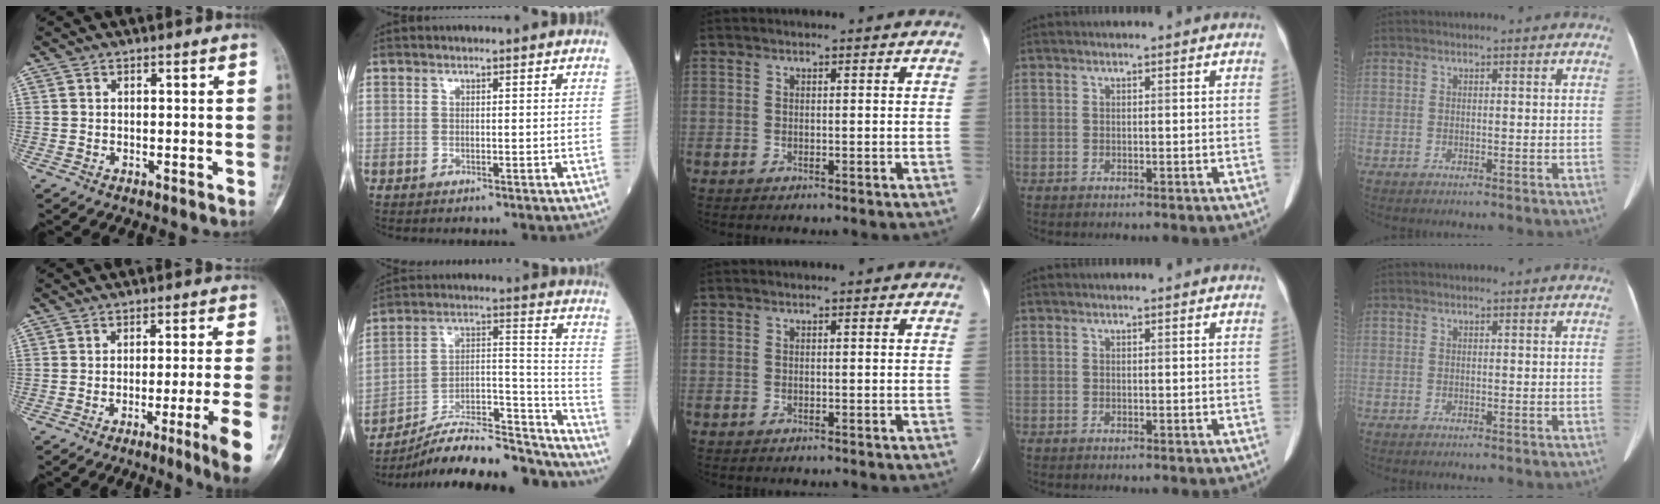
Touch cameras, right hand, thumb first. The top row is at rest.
{"thumb": {"total": 10.3, "force": [-4.7, -0.5, 9.1], "torque": [-0.135, 0.000, -0.068]}, "index": {"total": 23.3, "force": [-21.5, 3.0, 8.7], "torque": [-0.098, 0.039, -0.335]}}